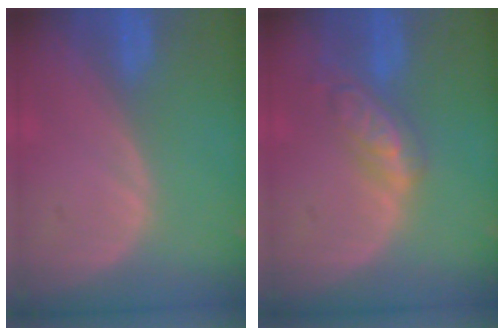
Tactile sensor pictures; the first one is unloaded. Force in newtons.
{"total": 5.8, "press": 5.0, "slide": 2.9}